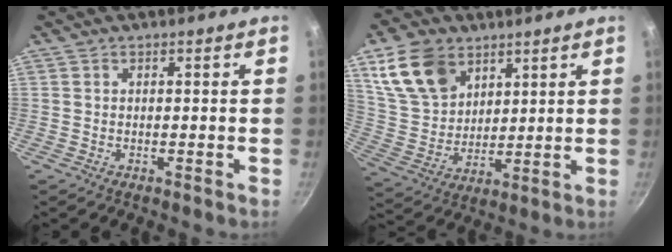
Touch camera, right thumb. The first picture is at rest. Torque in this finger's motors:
{"motor_torque": [-0.23, 2.51, 0.72, 1.06, 0.14]}